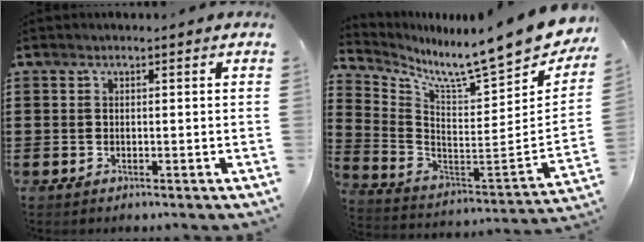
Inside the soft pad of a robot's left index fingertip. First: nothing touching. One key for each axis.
{"total": 9.8, "fx": 8.4, "fy": -0.1, "fz": 5.0, "tx": -0.105, "ty": -0.085, "tz": 0.130}